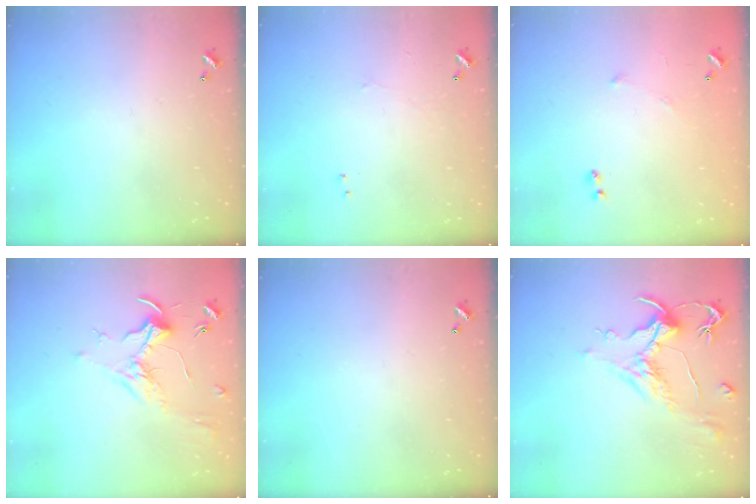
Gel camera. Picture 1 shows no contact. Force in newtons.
{"total": 0.7, "press": 0.4, "slide": 0.5}
{"total": 5.2, "press": 5.1, "slide": 0.8}
{"total": 1.8, "press": 1.6, "slide": 0.8}
{"total": 0.0}
{"total": 1.6, "press": 0.8, "slide": 1.4}